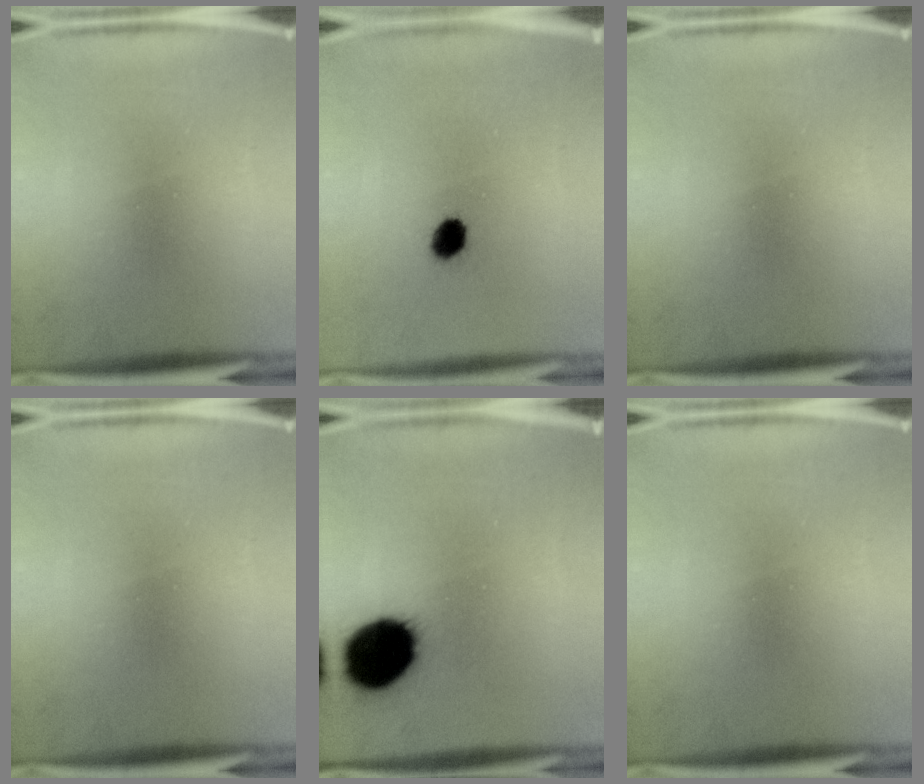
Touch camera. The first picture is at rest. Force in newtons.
{"total": 4.0}
{"total": 0.0}
{"total": 0.0}
{"total": 18.3}
{"total": 0.0}